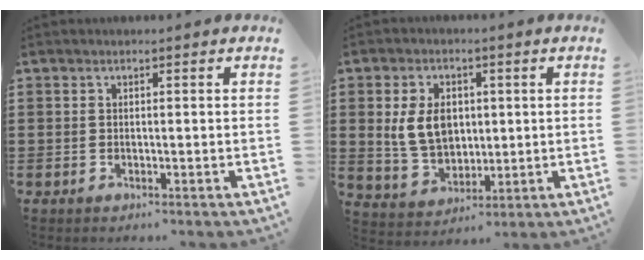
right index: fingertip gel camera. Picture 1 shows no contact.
{"total": 7.3, "force": [1.3, 5.2, 5.0], "torque": [-0.114, 0.009, 0.020]}